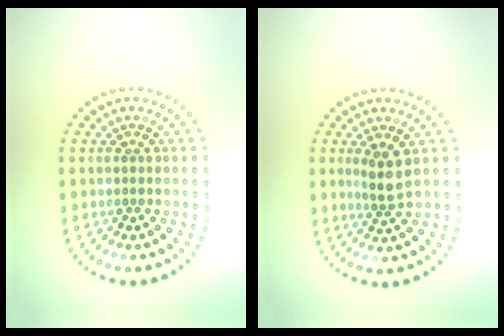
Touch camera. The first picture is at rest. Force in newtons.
{"total": 2.3, "press": 1.8, "slide": 1.3}